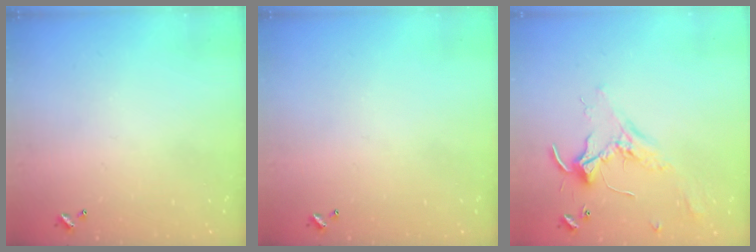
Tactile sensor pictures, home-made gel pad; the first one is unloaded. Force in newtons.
{"total": 0.0}
{"total": 2.1, "press": 2.1, "slide": 0.5}